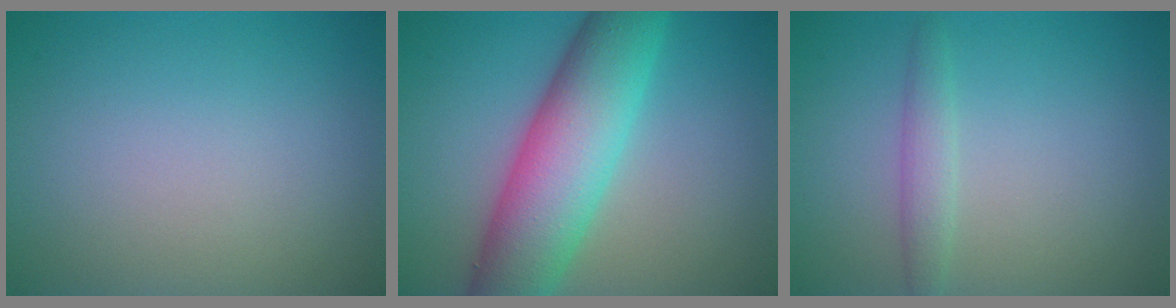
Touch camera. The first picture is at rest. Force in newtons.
{"total": 9.7, "press": 9.7, "slide": 0.2}
{"total": 1.7, "press": 1.7, "slide": 0.0}